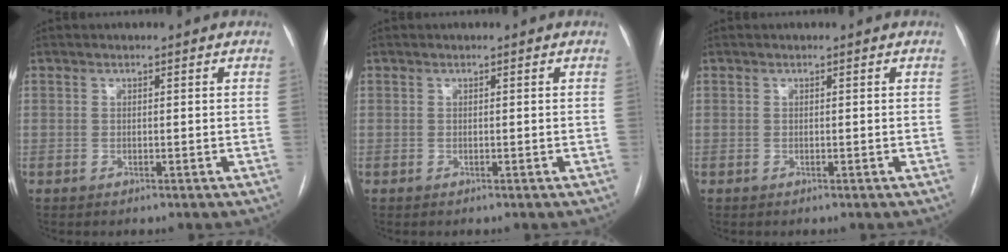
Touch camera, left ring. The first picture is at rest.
{"total": 0.0}
{"total": 0.0}